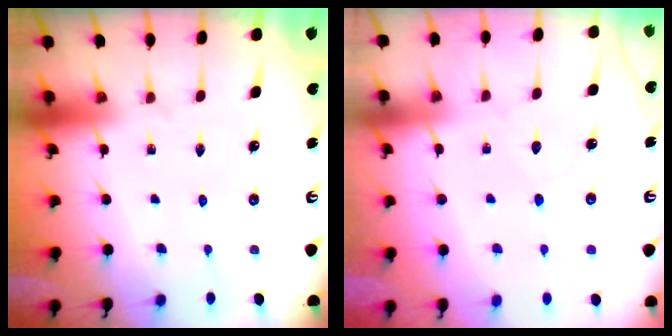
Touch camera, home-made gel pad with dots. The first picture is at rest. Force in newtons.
{"total": 2.3, "press": 2.3, "slide": 0.3}